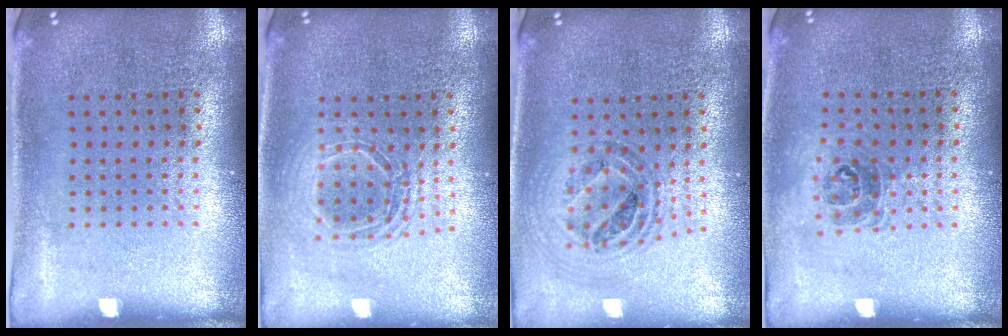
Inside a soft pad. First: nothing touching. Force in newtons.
{"total": 1.8, "press": 1.5, "slide": 0.9}
{"total": 1.0, "press": 1.0, "slide": 0.3}
{"total": 1.0, "press": 0.9, "slide": 0.5}